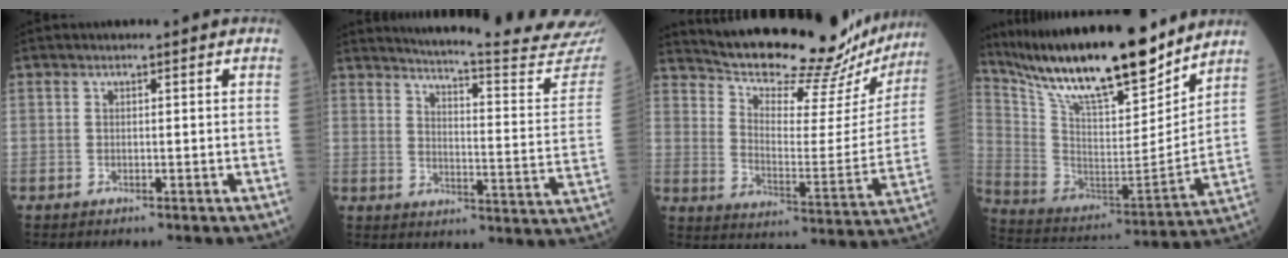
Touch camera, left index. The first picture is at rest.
{"total": 24.0, "force": [22.9, -0.7, 7.2], "torque": [-0.109, -0.138, 0.264]}
{"total": 25.1, "force": [23.2, 5.2, 7.8], "torque": [-0.130, -0.063, 0.305]}
{"total": 23.3, "force": [19.4, 3.9, 12.4], "torque": [-0.234, -0.018, 0.331]}